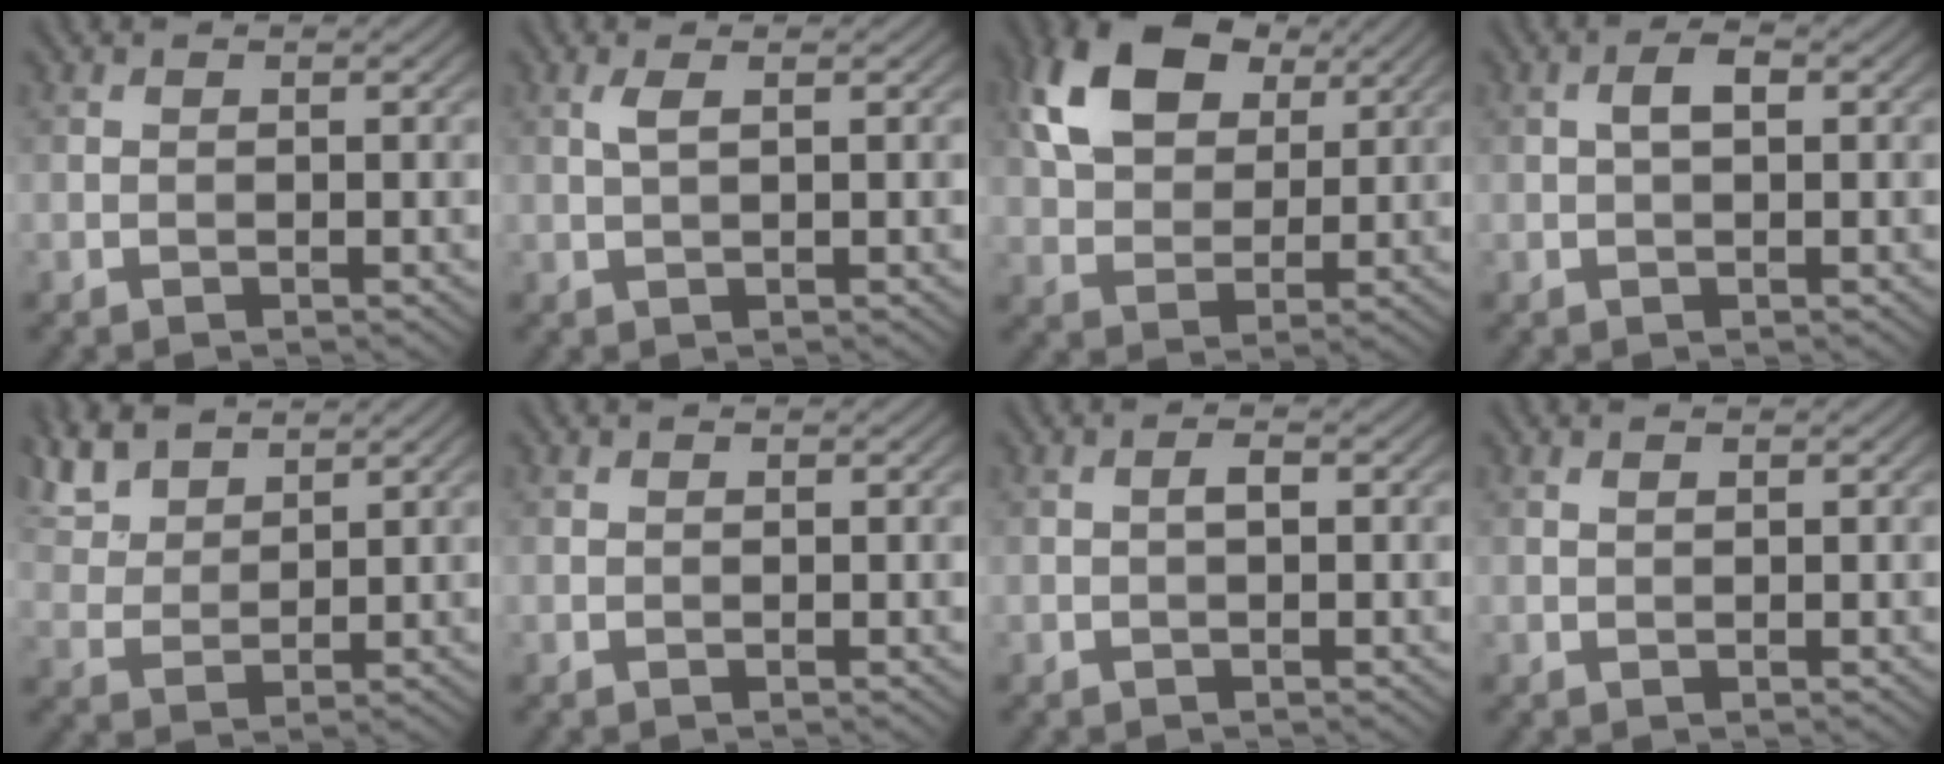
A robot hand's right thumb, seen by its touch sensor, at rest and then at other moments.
{"total": 1.6, "force": [0.6, 0.3, 1.4], "torque": [-0.035, 0.005, 0.012]}
{"total": 11.9, "force": [5.3, 7.6, 7.5], "torque": [-0.174, 0.021, 0.098]}
{"total": 2.2, "force": [0.3, 0.9, 2.0], "torque": [-0.036, 0.007, 0.002]}
{"total": 7.5, "force": [5.8, 3.0, 3.6], "torque": [-0.104, 0.016, 0.122]}
{"total": 0.0}
{"total": 1.0, "force": [0.0, 0.3, 1.0], "torque": [-0.019, 0.003, -0.001]}
{"total": 0.5, "force": [0.4, 0.1, 0.3], "torque": [-0.007, 0.001, 0.008]}